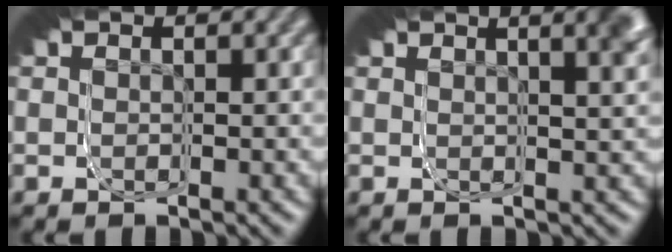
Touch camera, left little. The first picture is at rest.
{"total": 2.5, "force": [0.3, -2.5, -0.4], "torque": [-0.002, 0.009, 0.011]}